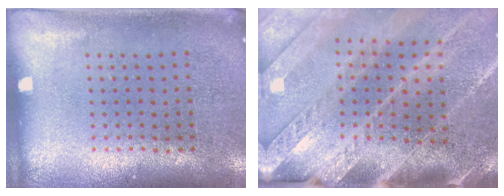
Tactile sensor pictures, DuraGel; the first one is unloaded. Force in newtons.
{"total": 3.9, "press": 3.3, "slide": 2.1}